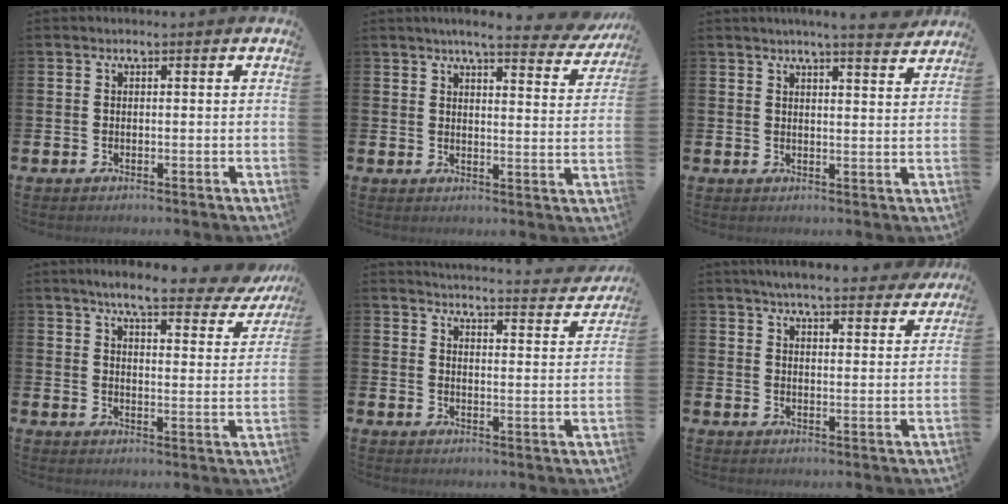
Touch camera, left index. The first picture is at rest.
{"total": 5.2, "force": [4.7, 0.5, 2.3], "torque": [-0.040, -0.029, 0.075]}
{"total": 5.1, "force": [4.9, -0.5, 1.6], "torque": [-0.025, -0.027, 0.083]}
{"total": 6.5, "force": [5.6, 1.0, 3.0], "torque": [-0.069, -0.032, 0.089]}
{"total": 4.2, "force": [4.1, 0.2, 0.6], "torque": [-0.018, -0.040, 0.065]}
{"total": 5.9, "force": [5.6, 0.6, 1.5], "torque": [-0.037, -0.032, 0.098]}